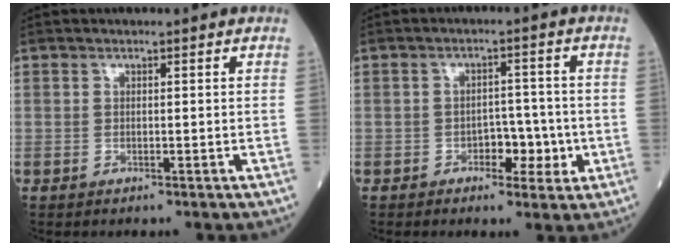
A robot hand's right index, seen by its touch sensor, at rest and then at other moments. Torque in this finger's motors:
{"motor_torque": [0.10, -0.06, 0.03, 0.04]}